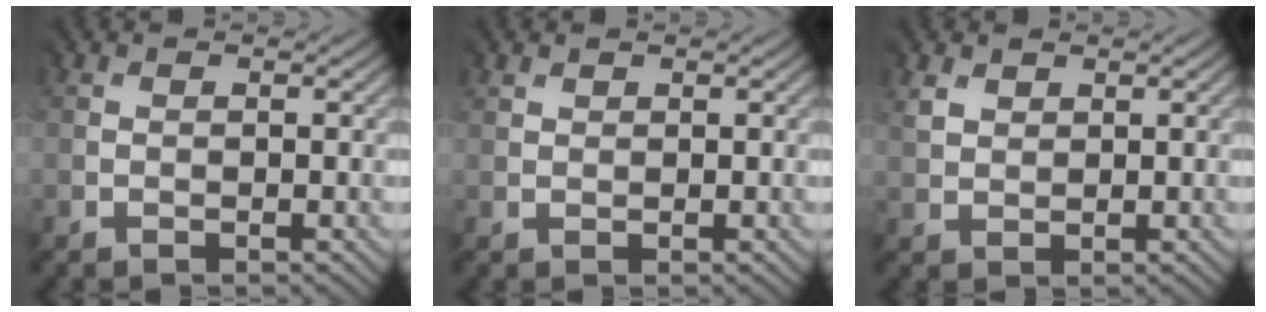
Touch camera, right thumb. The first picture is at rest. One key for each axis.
{"total": 1.4, "fx": 1.2, "fy": 0.8, "fz": 0.0, "tx": 0.002, "ty": 0.003, "tz": 0.025}
{"total": 2.4, "fx": 2.0, "fy": 1.2, "fz": -0.5, "tx": 0.001, "ty": 0.004, "tz": 0.040}